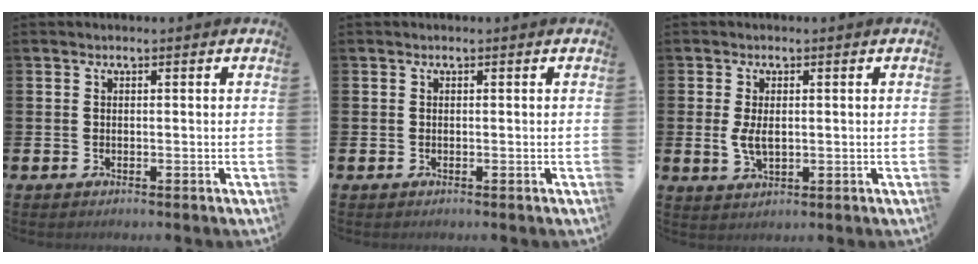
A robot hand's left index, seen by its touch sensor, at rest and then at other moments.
{"total": 0.0}
{"total": 3.1, "force": [0.3, 1.7, 2.6], "torque": [-0.042, 0.002, 0.002]}